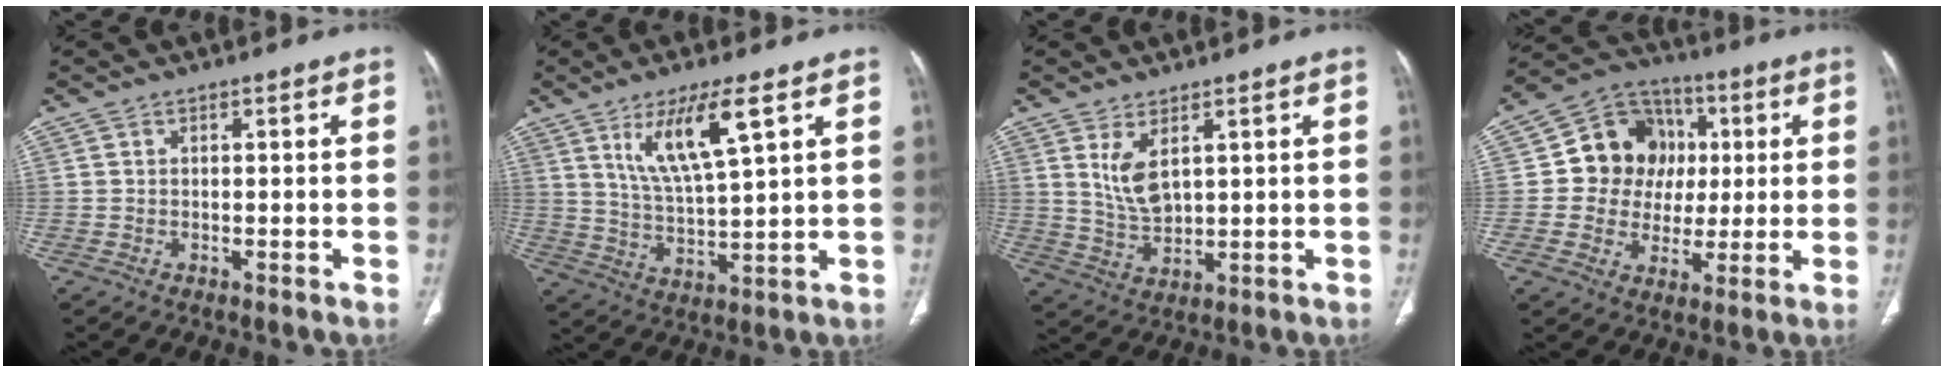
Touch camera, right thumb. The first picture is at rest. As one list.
[{"total": 11.1, "force": [5.4, 2.0, 9.5], "torque": [-0.181, -0.031, 0.112]}, {"total": 6.3, "force": [2.7, 2.9, 4.9], "torque": [-0.092, -0.021, 0.067]}, {"total": 14.2, "force": [1.7, 12.8, 6.0], "torque": [-0.045, 0.015, 0.027]}]